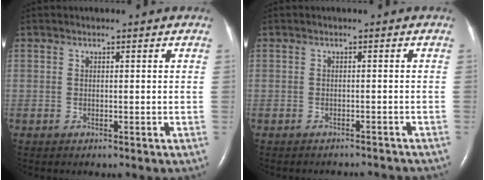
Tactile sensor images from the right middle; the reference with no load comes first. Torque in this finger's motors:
{"motor_torque": [-0.06, -0.12, 0.01, -0.01]}